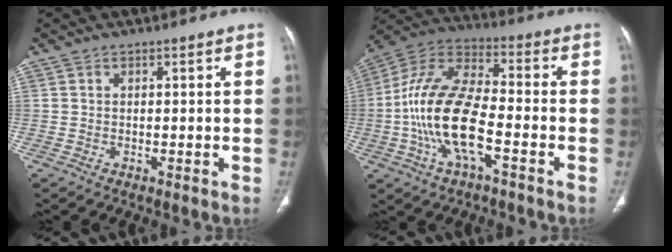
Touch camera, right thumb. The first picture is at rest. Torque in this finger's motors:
{"motor_torque": [2.55, 2.46, 2.10, -0.66, 0.63]}